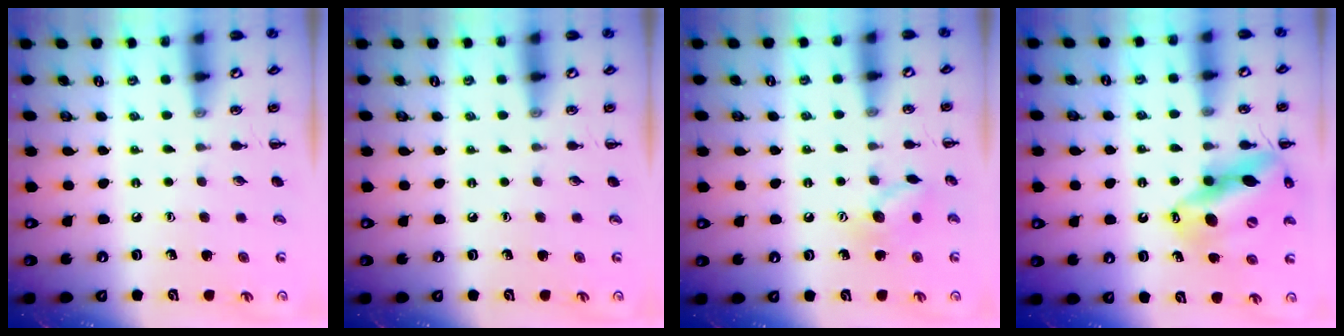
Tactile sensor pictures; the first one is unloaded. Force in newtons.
{"total": 0.0}
{"total": 8.8, "press": 8.8, "slide": 0.4}
{"total": 16.8, "press": 16.3, "slide": 4.1}